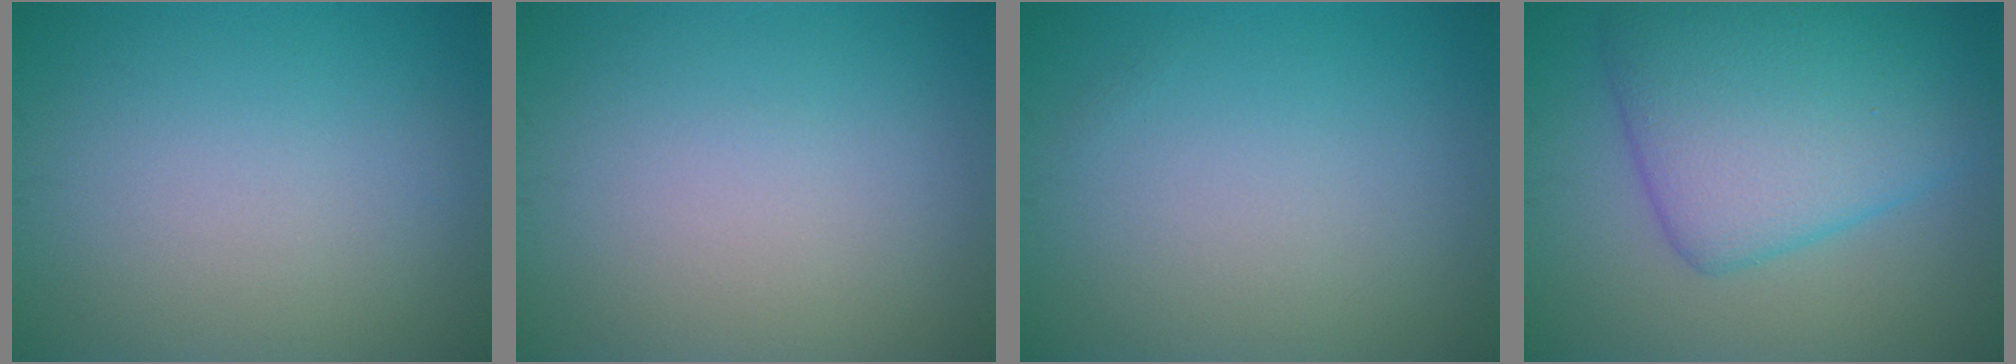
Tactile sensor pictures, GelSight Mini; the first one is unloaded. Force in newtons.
{"total": 0.0}
{"total": 0.0}
{"total": 9.0, "press": 9.0, "slide": 0.1}